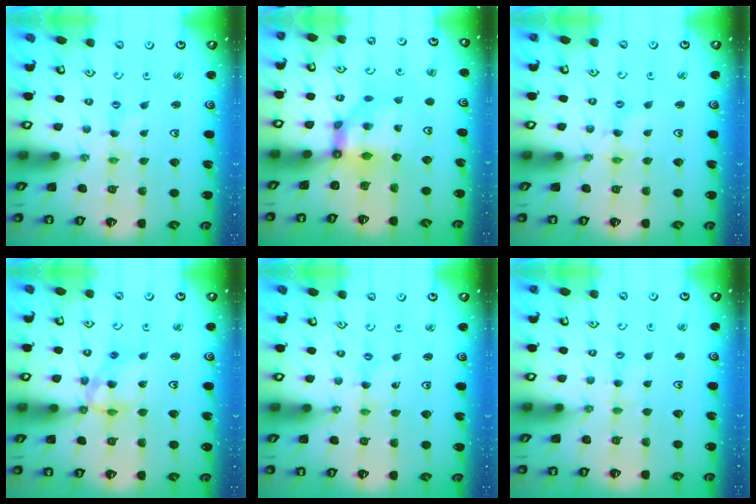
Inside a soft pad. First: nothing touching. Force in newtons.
{"total": 7.1, "press": 7.1, "slide": 0.5}
{"total": 3.0, "press": 3.0, "slide": 0.3}
{"total": 11.7, "press": 11.7, "slide": 1.0}
{"total": 0.0}
{"total": 2.7, "press": 2.7, "slide": 0.4}